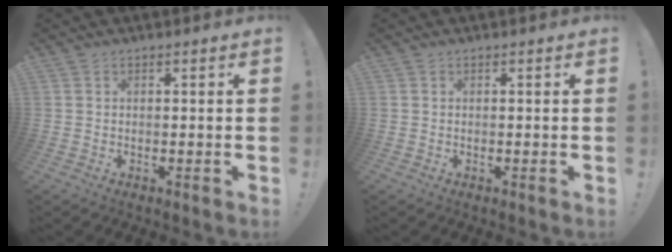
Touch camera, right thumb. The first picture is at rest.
{"total": 0.0}